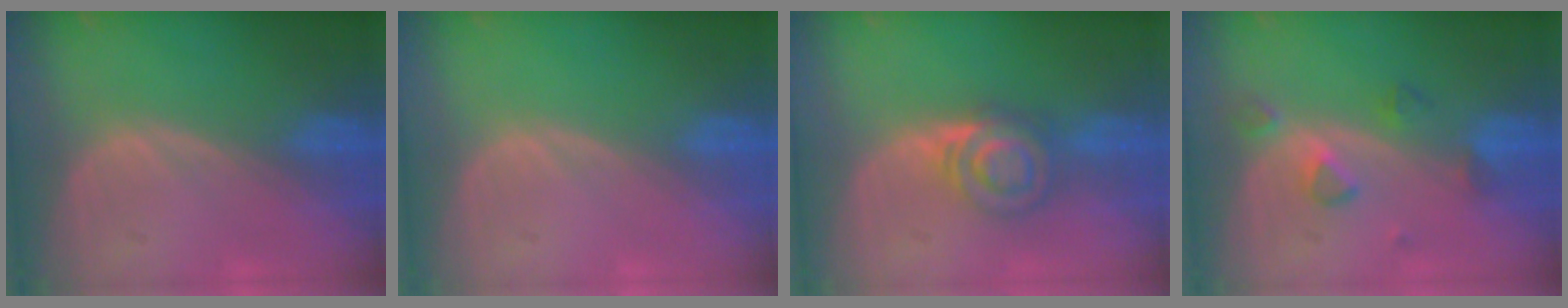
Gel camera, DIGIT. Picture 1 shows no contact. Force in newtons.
{"total": 0.0}
{"total": 6.2, "press": 5.5, "slide": 2.8}
{"total": 3.8, "press": 3.7, "slide": 0.8}